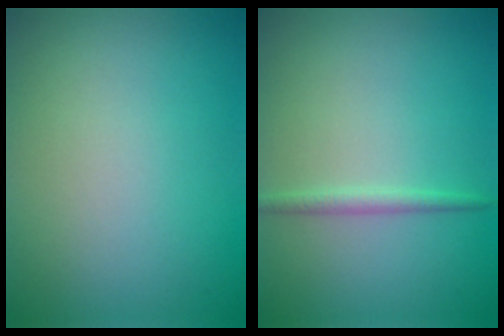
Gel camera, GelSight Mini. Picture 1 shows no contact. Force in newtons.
{"total": 1.2, "press": 1.2, "slide": 0.0}